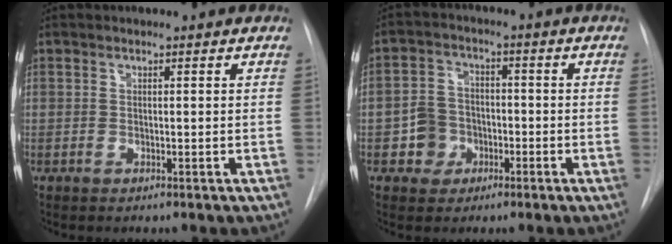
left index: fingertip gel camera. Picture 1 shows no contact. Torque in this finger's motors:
{"motor_torque": [-0.03, 0.13, 0.04, 0.01]}